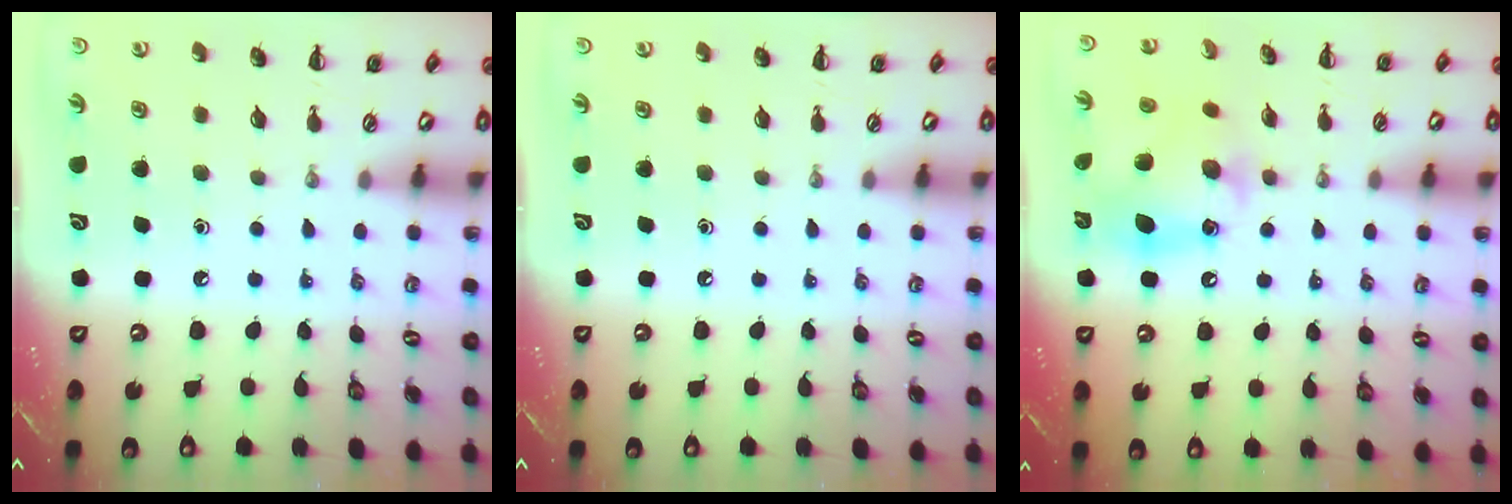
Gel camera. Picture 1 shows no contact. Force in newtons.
{"total": 0.0}
{"total": 12.7, "press": 12.6, "slide": 1.8}